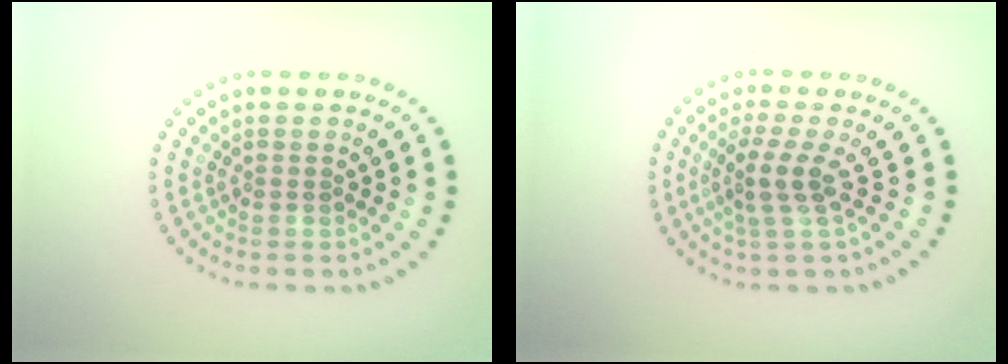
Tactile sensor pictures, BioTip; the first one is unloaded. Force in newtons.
{"total": 2.6, "press": 1.9, "slide": 1.7}